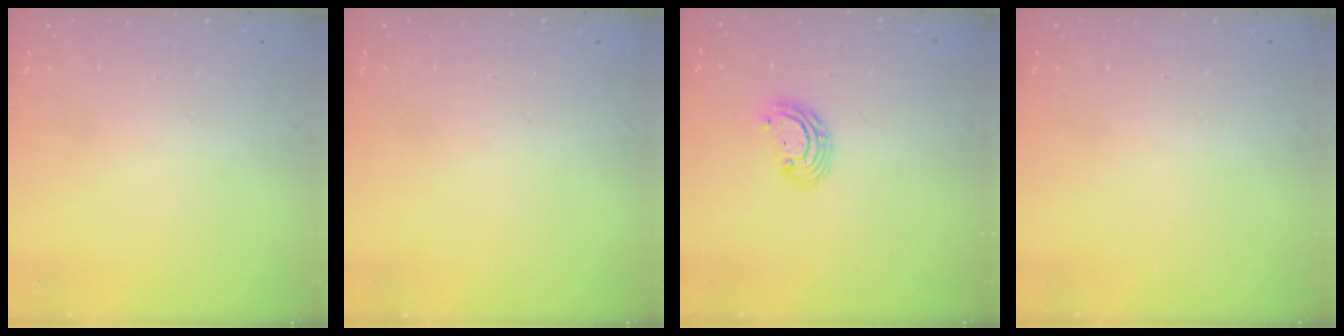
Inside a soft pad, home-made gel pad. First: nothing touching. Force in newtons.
{"total": 0.0}
{"total": 6.2, "press": 6.2, "slide": 0.5}
{"total": 0.0}